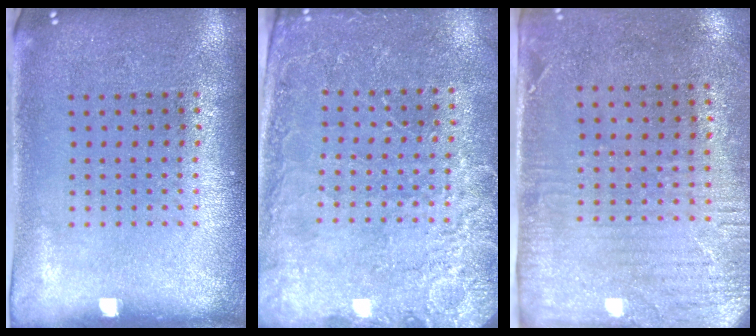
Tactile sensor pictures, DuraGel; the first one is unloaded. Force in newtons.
{"total": 2.8, "press": 2.7, "slide": 0.4}
{"total": 2.9, "press": 2.4, "slide": 1.7}